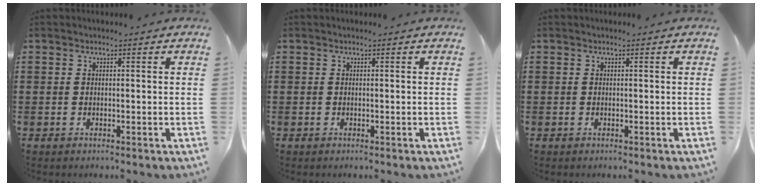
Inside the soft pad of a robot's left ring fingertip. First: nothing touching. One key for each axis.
{"total": 0.0}
{"total": 0.0}